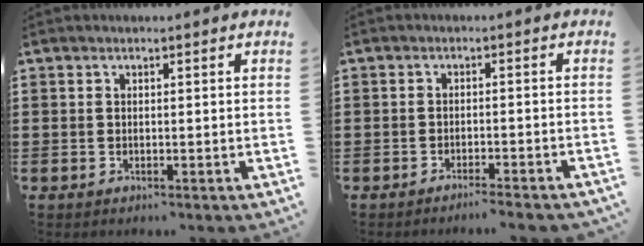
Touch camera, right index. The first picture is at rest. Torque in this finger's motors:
{"motor_torque": [1.33, 0.81, 0.13, 0.02]}